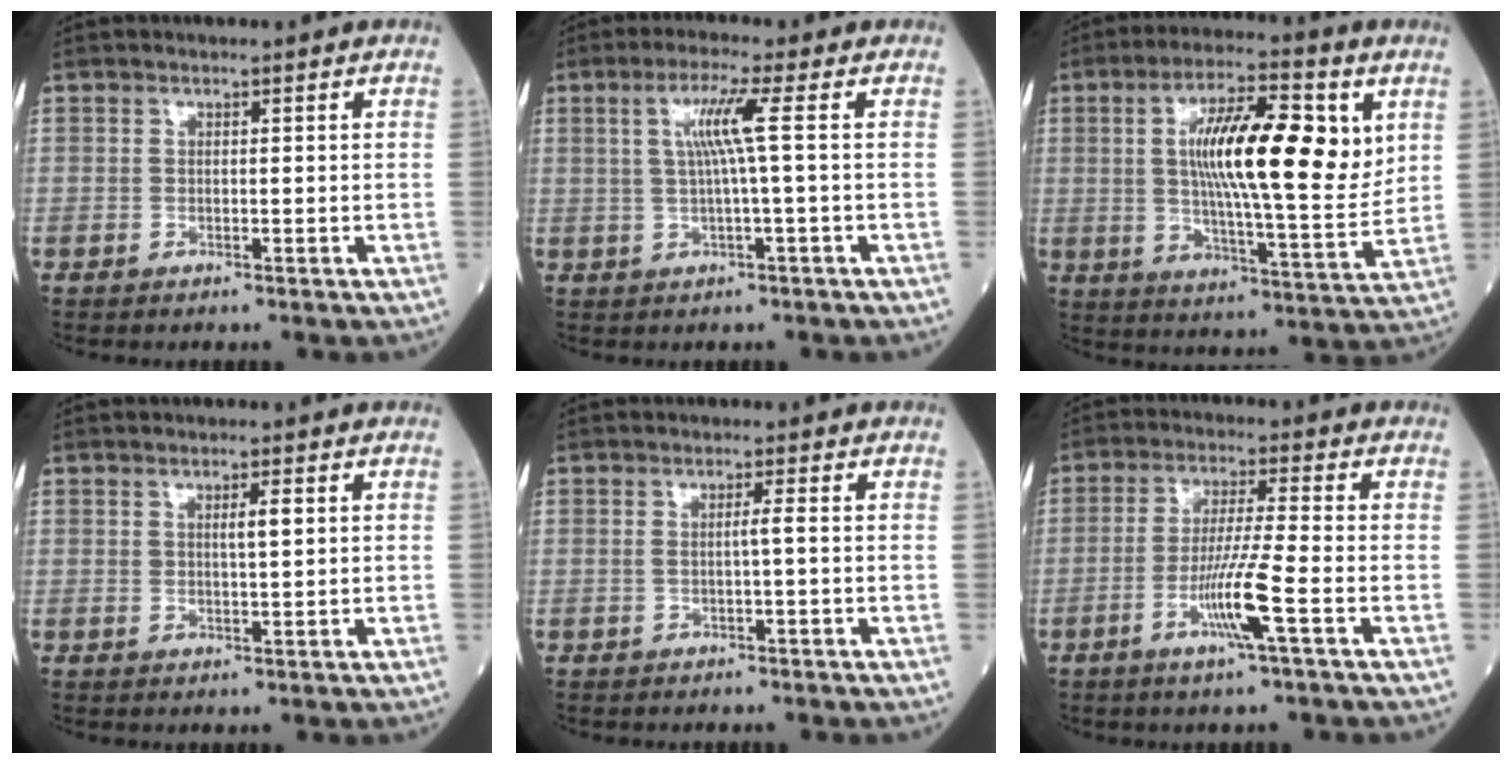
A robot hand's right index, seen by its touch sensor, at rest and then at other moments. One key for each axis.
{"total": 5.3, "fx": 0.9, "fy": -1.1, "fz": 5.1, "tx": -0.103, "ty": 0.008, "tz": 0.021}
{"total": 17.3, "fx": 4.3, "fy": 3.5, "fz": 16.4, "tx": -0.276, "ty": 0.008, "tz": 0.064}
{"total": 2.3, "fx": 0.8, "fy": 0.2, "fz": 2.2, "tx": -0.036, "ty": -0.002, "tz": 0.012}
{"total": 1.4, "fx": -0.1, "fy": -0.4, "fz": 1.3, "tx": -0.024, "ty": 0.001, "tz": -0.004}
{"total": 8.0, "fx": -3.1, "fy": -0.9, "fz": 7.3, "tx": -0.141, "ty": -0.010, "tz": -0.062}